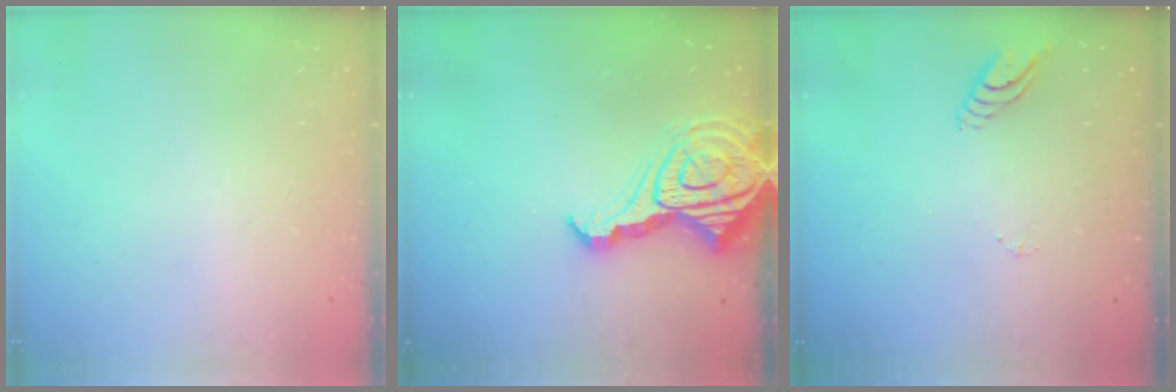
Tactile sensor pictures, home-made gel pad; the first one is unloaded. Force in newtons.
{"total": 17.9, "press": 17.8, "slide": 1.9}
{"total": 5.2, "press": 5.2, "slide": 0.1}